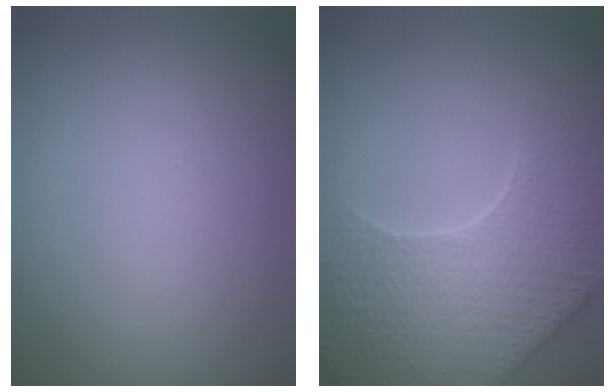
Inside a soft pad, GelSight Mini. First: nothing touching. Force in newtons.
{"total": 8.7, "press": 6.3, "slide": 6.0}